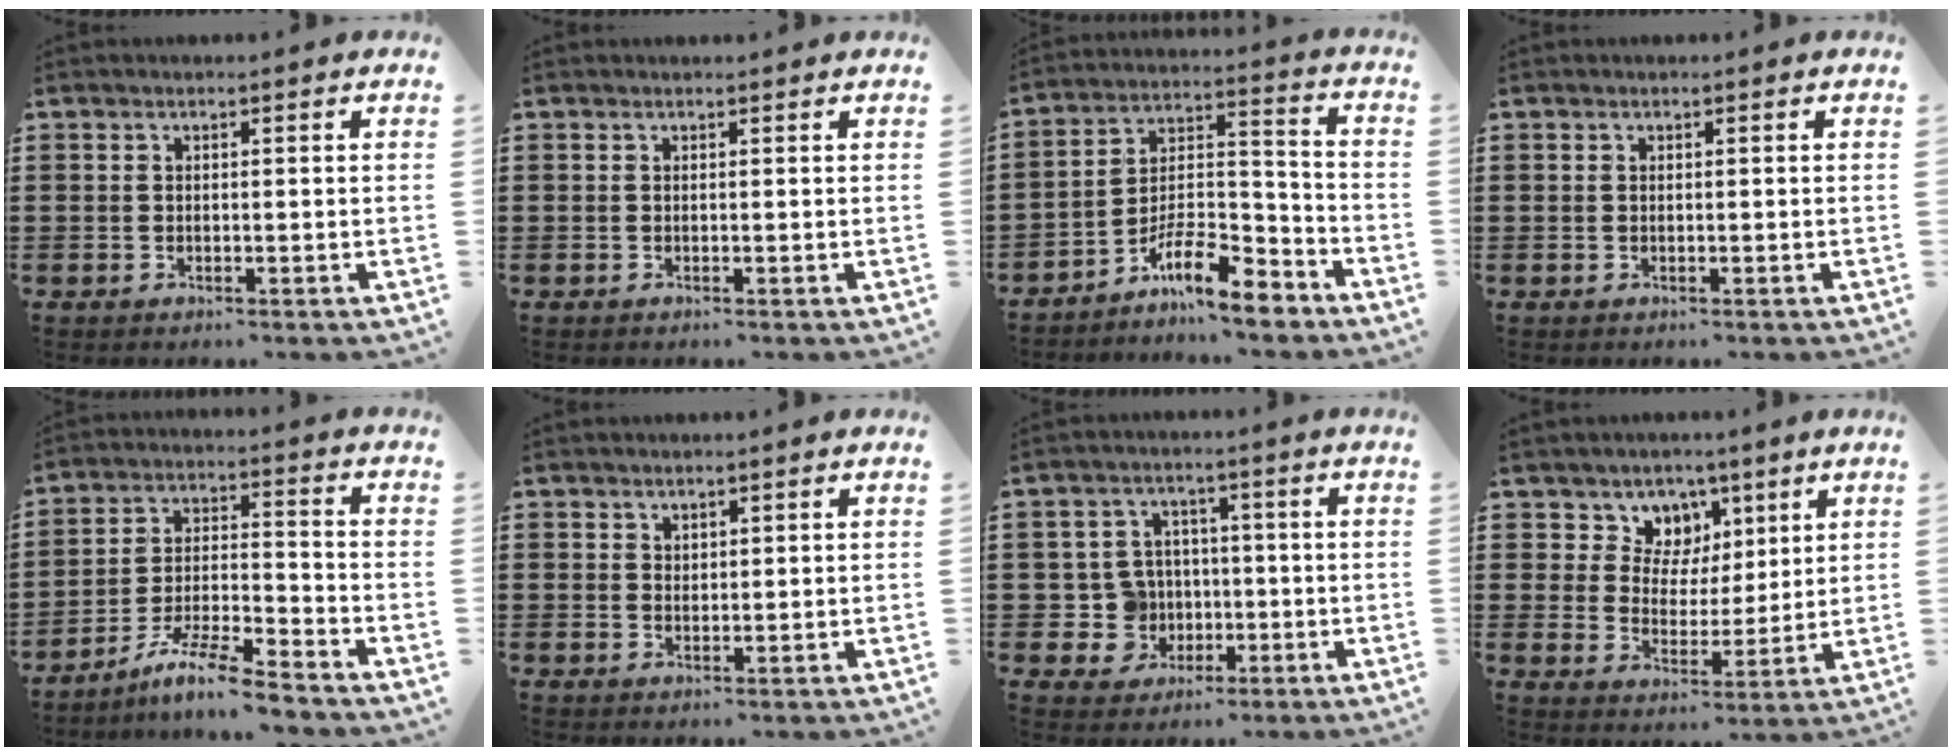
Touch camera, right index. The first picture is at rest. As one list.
[{"total": 0.0}, {"total": 9.6, "force": [-7.8, 2.3, 5.1], "torque": [-0.085, 0.019, -0.147]}, {"total": 0.0}, {"total": 8.5, "force": [-7.4, 0.0, 4.0], "torque": [-0.081, 0.001, -0.145]}, {"total": 1.4, "force": [1.3, 0.7, 0.0], "torque": [-0.001, 0.002, 0.025]}, {"total": 6.5, "force": [-0.7, 6.2, 1.7], "torque": [-0.063, 0.014, -0.007]}, {"total": 6.4, "force": [3.5, 5.3, -0.1], "torque": [-0.045, -0.020, 0.062]}]